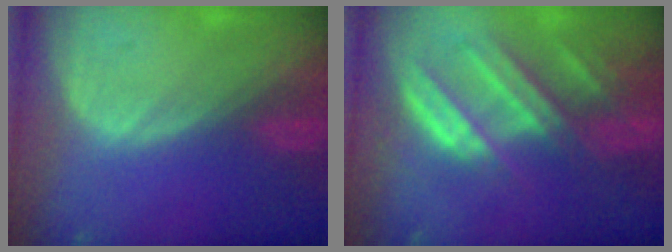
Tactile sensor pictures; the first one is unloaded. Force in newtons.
{"total": 9.1, "press": 8.3, "slide": 3.8}